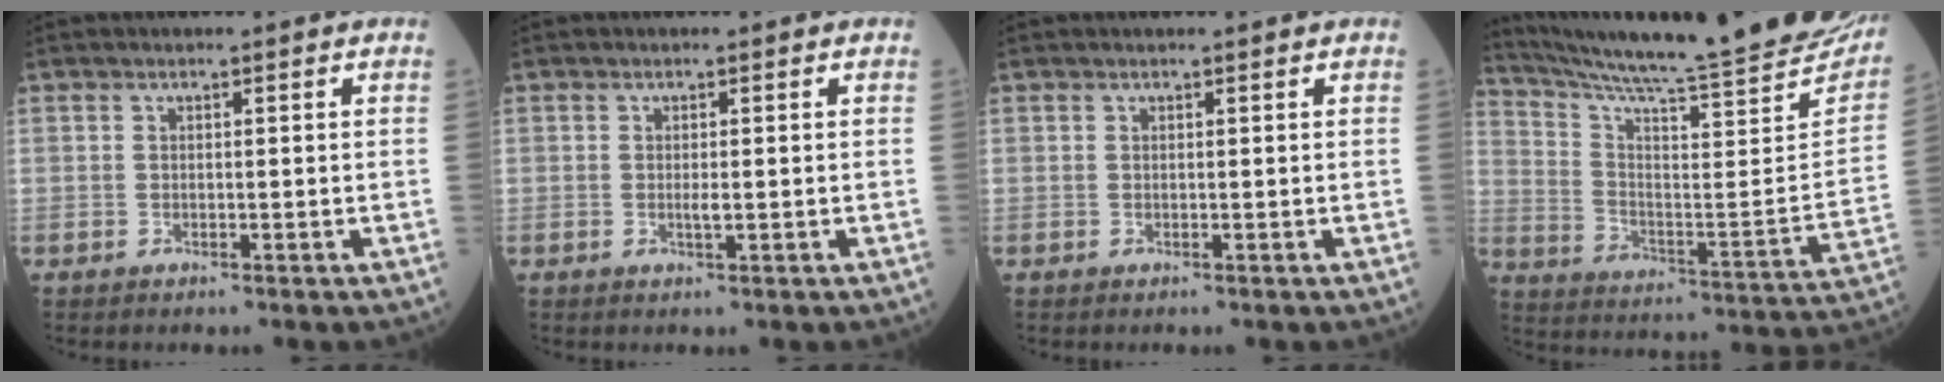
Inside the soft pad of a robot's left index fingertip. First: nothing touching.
{"total": 0.9, "force": [0.1, 0.1, 0.9], "torque": [-0.022, -0.003, 0.003]}
{"total": 1.5, "force": [1.3, -0.1, 0.5], "torque": [-0.007, 0.010, 0.020]}
{"total": 29.2, "force": [25.8, 0.7, 13.8], "torque": [-0.228, -0.108, 0.350]}